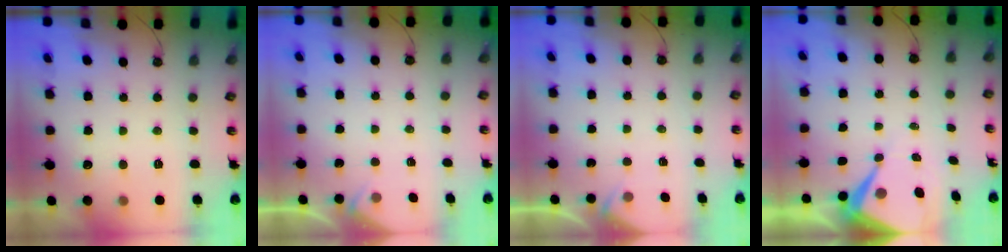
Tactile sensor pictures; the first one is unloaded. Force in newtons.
{"total": 2.5, "press": 2.4, "slide": 0.4}
{"total": 2.2, "press": 2.2, "slide": 0.4}
{"total": 8.7, "press": 8.6, "slide": 0.8}